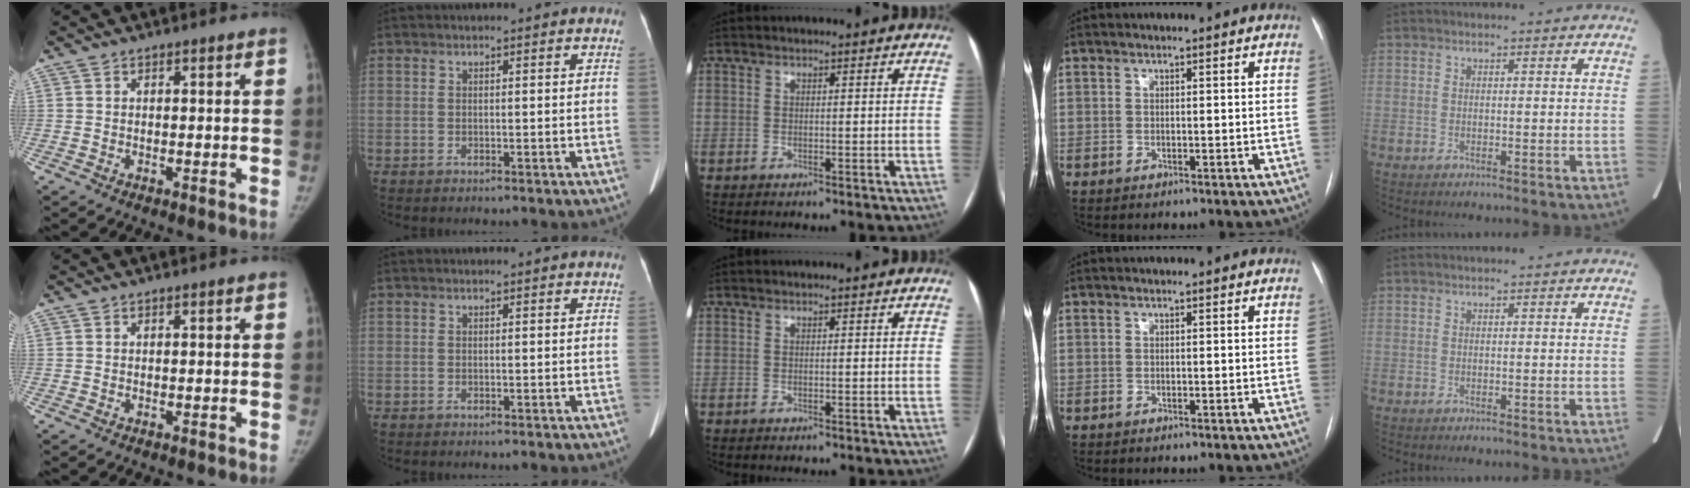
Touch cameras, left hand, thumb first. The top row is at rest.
{}